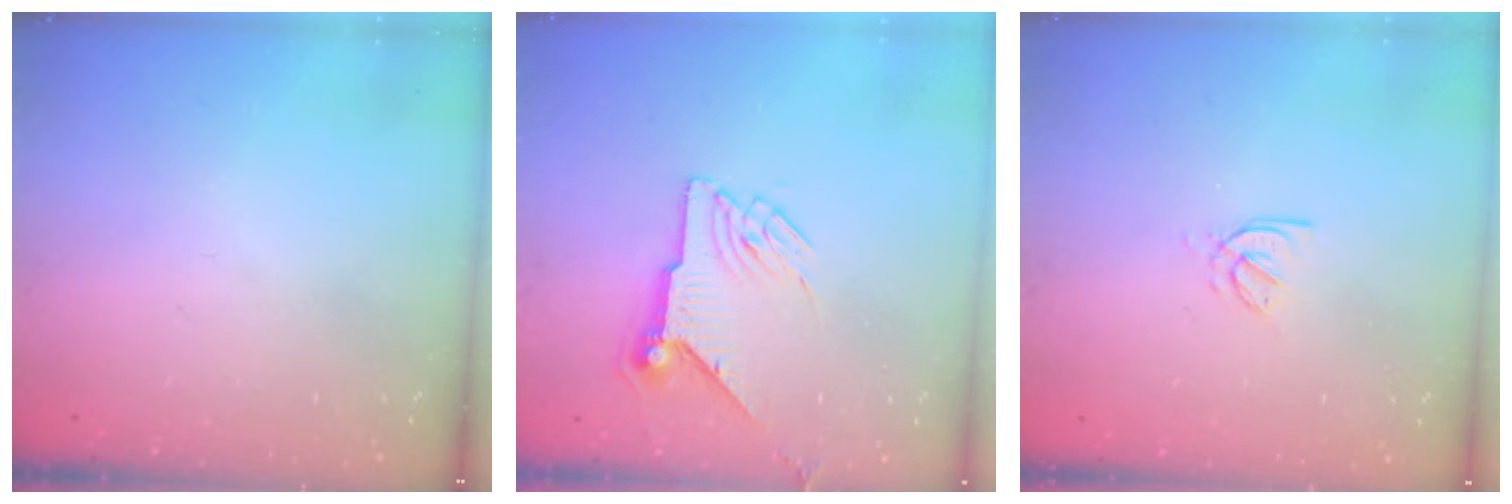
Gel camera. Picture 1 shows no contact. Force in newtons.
{"total": 7.5, "press": 7.5, "slide": 0.4}
{"total": 1.7, "press": 1.6, "slide": 0.5}